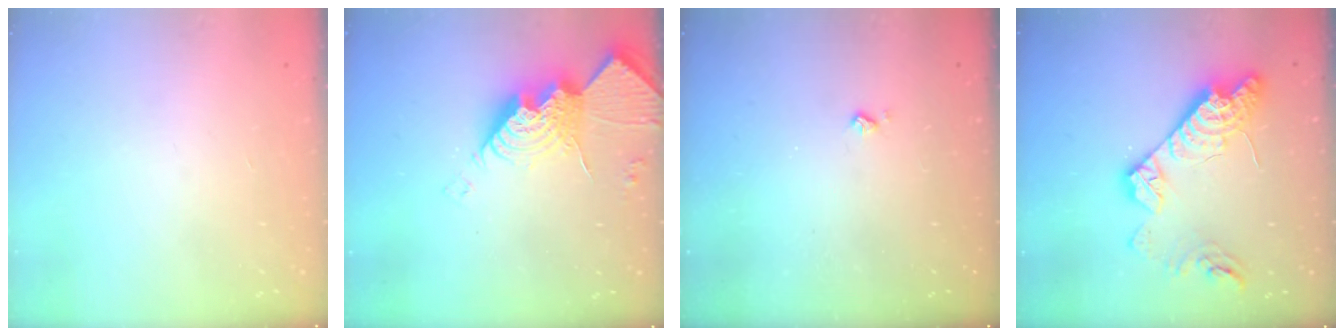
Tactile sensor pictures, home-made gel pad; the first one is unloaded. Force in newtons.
{"total": 14.9, "press": 14.8, "slide": 1.2}
{"total": 2.7, "press": 2.7, "slide": 0.4}
{"total": 16.4, "press": 16.4, "slide": 1.0}